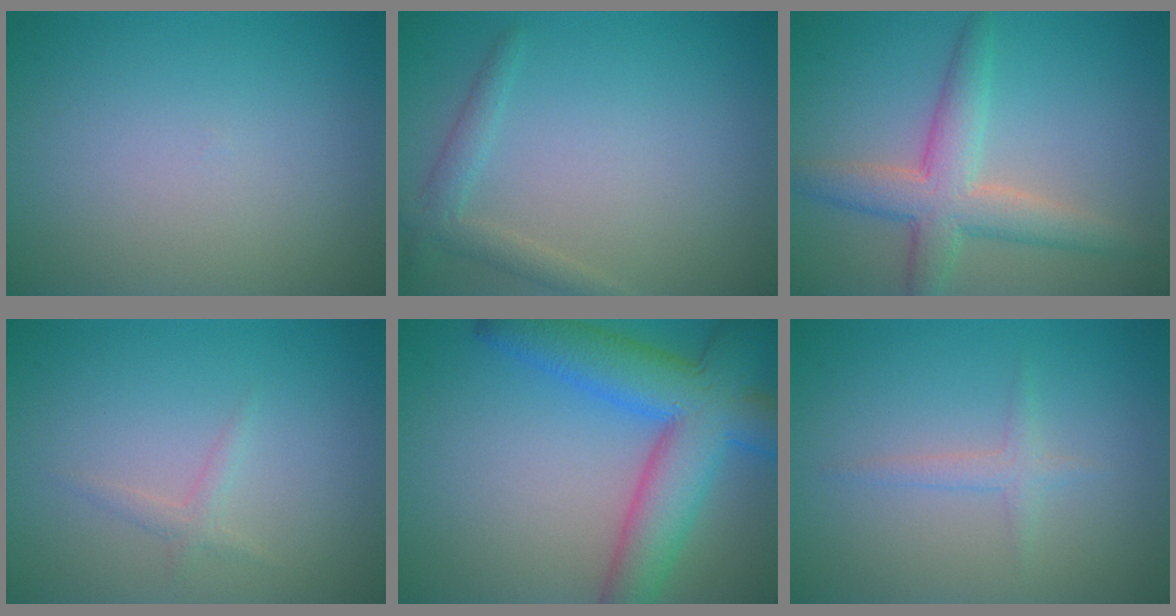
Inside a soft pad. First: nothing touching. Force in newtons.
{"total": 2.0, "press": 2.0, "slide": 0.1}
{"total": 5.0, "press": 5.0, "slide": 0.3}
{"total": 1.1, "press": 1.1, "slide": 0.0}
{"total": 9.4, "press": 9.4, "slide": 0.4}
{"total": 1.3, "press": 1.3, "slide": 0.1}